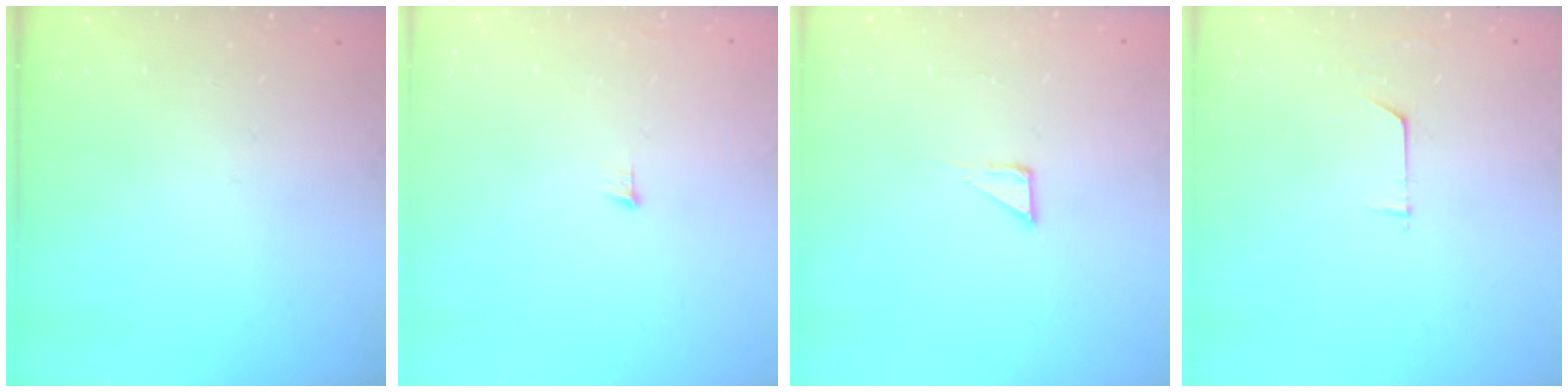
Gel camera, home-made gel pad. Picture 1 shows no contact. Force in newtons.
{"total": 3.6, "press": 3.5, "slide": 0.3}
{"total": 2.6, "press": 2.6, "slide": 0.1}
{"total": 3.7, "press": 3.6, "slide": 0.4}